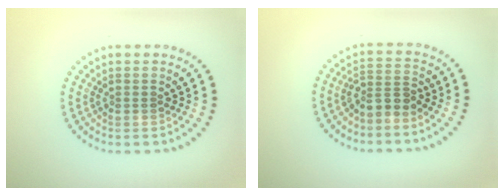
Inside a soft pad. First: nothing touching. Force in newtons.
{"total": 2.5, "press": 1.8, "slide": 1.7}